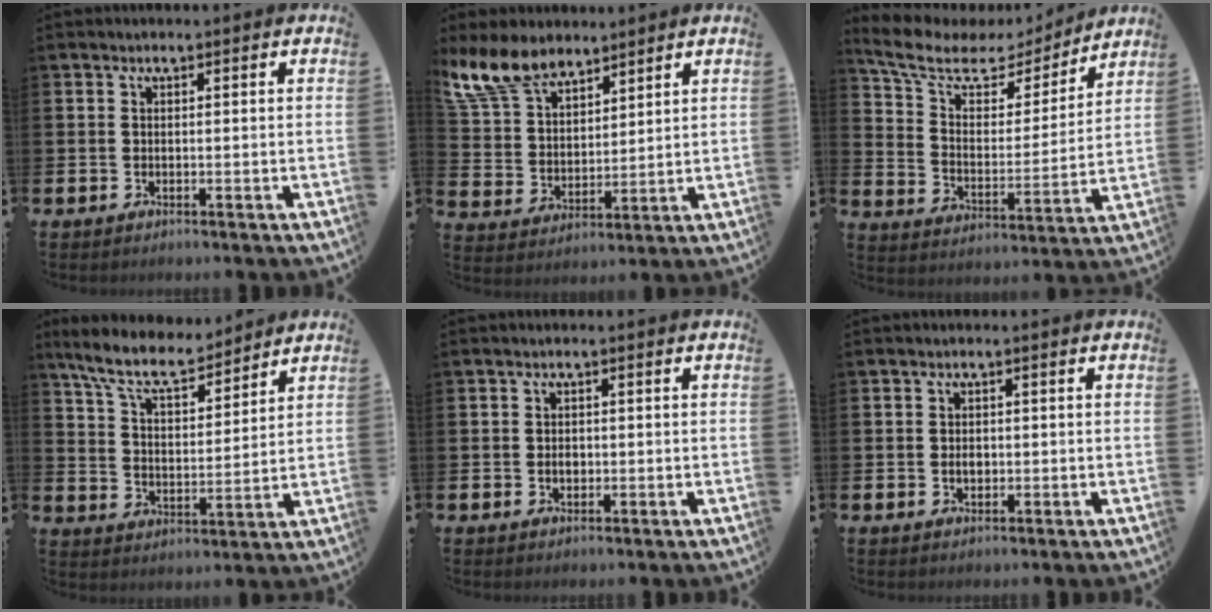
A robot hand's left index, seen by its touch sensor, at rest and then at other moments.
{"total": 9.9, "force": [8.2, 4.5, 3.2], "torque": [-0.096, -0.025, 0.158]}
{"total": 8.5, "force": [6.8, 4.0, 3.1], "torque": [-0.095, -0.040, 0.117]}
{"total": 9.1, "force": [8.2, 2.2, 3.3], "torque": [-0.093, -0.043, 0.148]}
{"total": 1.5, "force": [0.1, 1.0, 1.1], "torque": [-0.005, 0.000, -0.003]}
{"total": 1.5, "force": [0.1, 1.0, 1.1], "torque": [-0.006, 0.000, -0.002]}